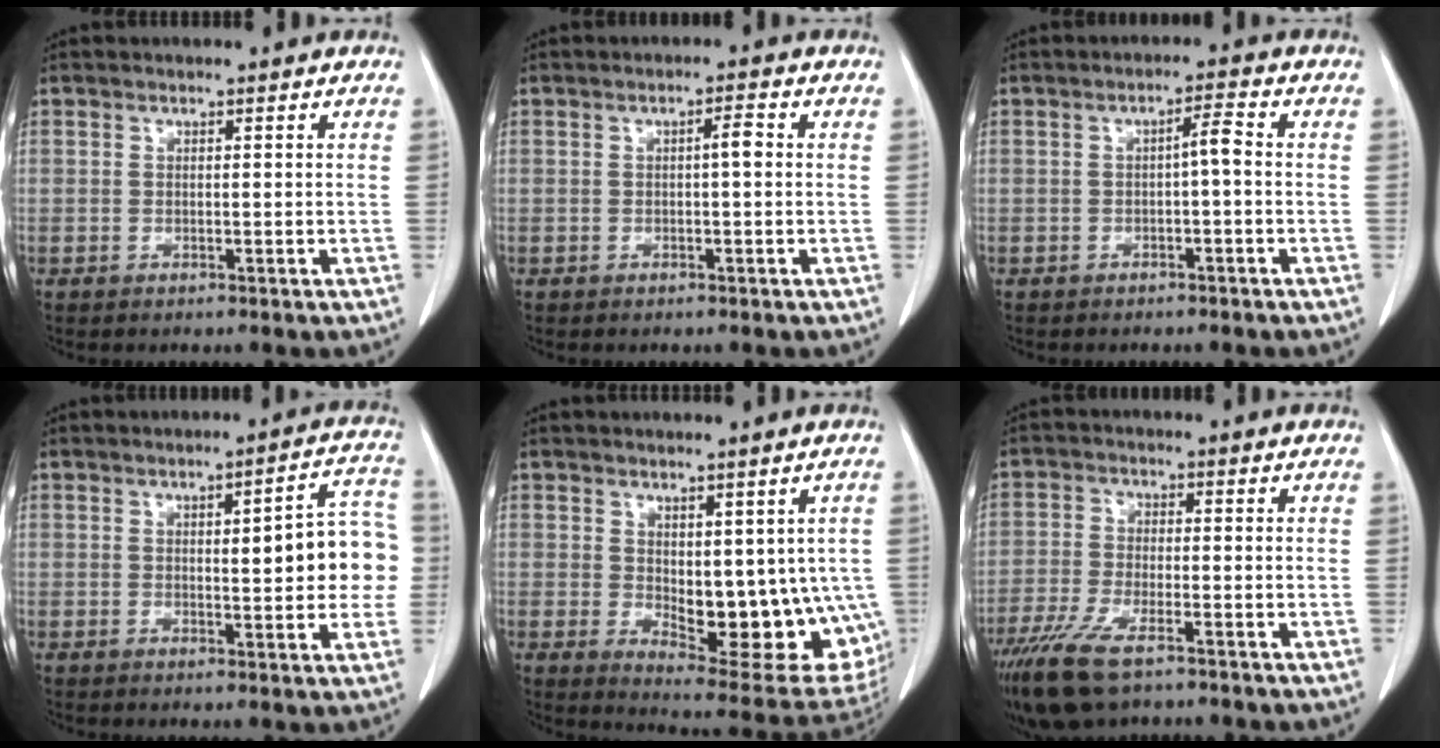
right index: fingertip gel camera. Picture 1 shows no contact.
{"total": 2.0, "force": [0.1, 0.2, 2.0], "torque": [-0.031, 0.004, 0.001]}
{"total": 2.6, "force": [-0.3, 0.2, 2.5], "torque": [-0.038, 0.005, -0.007]}
{"total": 10.5, "force": [0.4, 2.8, 10.1], "torque": [-0.113, 0.025, 0.004]}
{"total": 15.6, "force": [-1.4, 6.9, 13.9], "torque": [-0.149, -0.011, 0.005]}
{"total": 10.0, "force": [-7.0, 2.7, 6.6], "torque": [-0.127, -0.023, -0.121]}